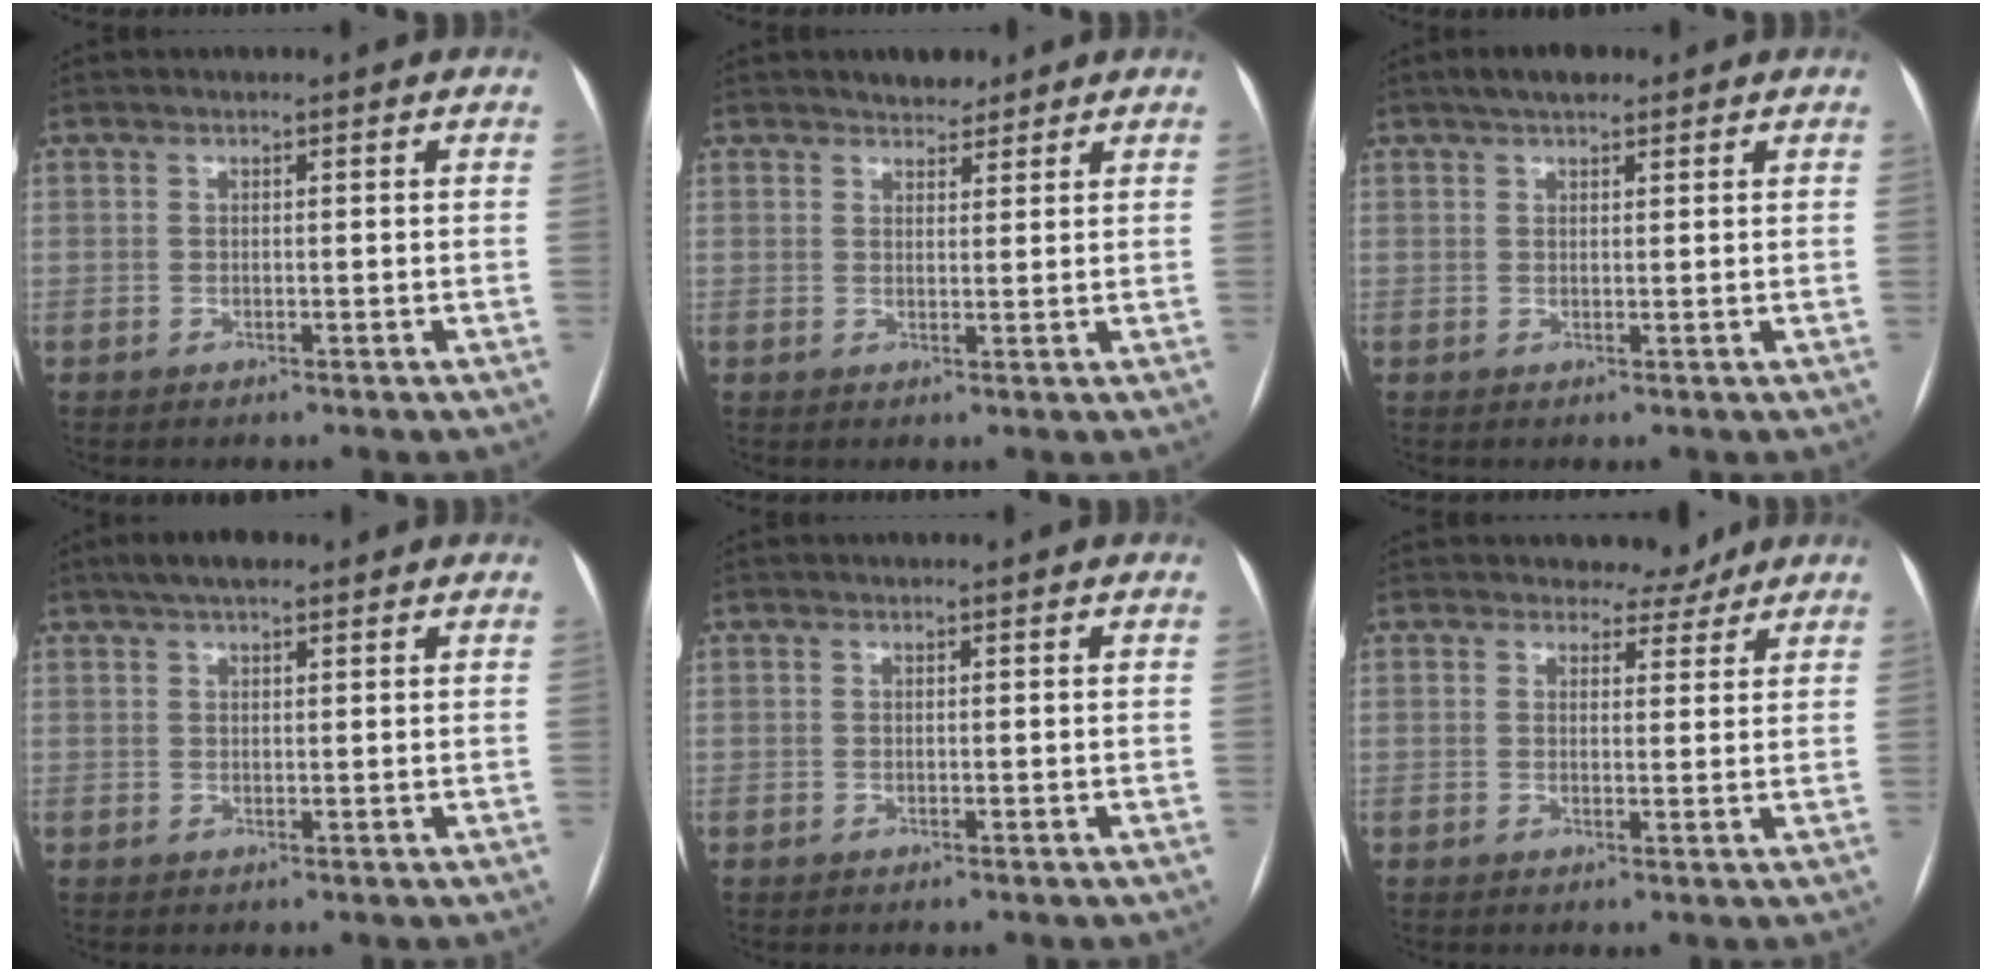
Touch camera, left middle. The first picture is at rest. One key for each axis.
{"total": 3.2, "fx": 2.7, "fy": 1.4, "fz": 0.9, "tx": -0.012, "ty": 0.005, "tz": 0.041}
{"total": 3.9, "fx": 2.9, "fy": 1.5, "fz": 2.2, "tx": -0.041, "ty": 0.020, "tz": 0.047}
{"total": 4.7, "fx": 3.4, "fy": 1.5, "fz": 2.9, "tx": -0.053, "ty": 0.024, "tz": 0.057}
{"total": 0.0}
{"total": 3.3, "fx": 2.9, "fy": 1.5, "fz": 0.1, "tx": 0.001, "ty": -0.004, "tz": 0.032}